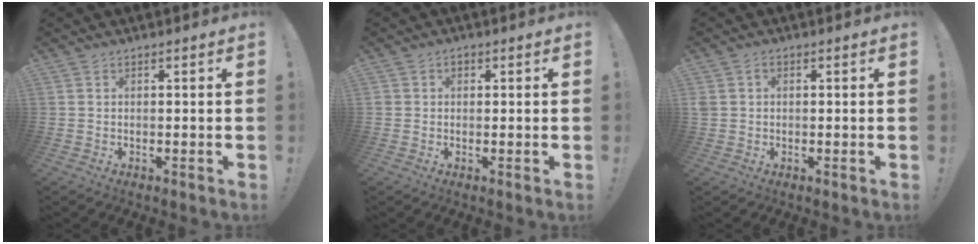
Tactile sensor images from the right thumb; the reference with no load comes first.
{"total": 1.9, "force": [0.1, 1.8, 0.7], "torque": [-0.008, 0.002, 0.002]}
{"total": 1.9, "force": [0.1, 1.6, 0.9], "torque": [-0.022, 0.007, 0.003]}